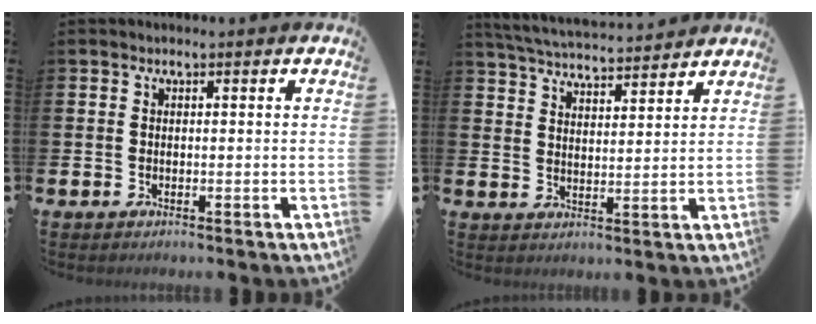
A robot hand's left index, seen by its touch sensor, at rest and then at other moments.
{"total": 5.1, "force": [5.1, 0.3, 0.5], "torque": [-0.032, -0.032, 0.090]}